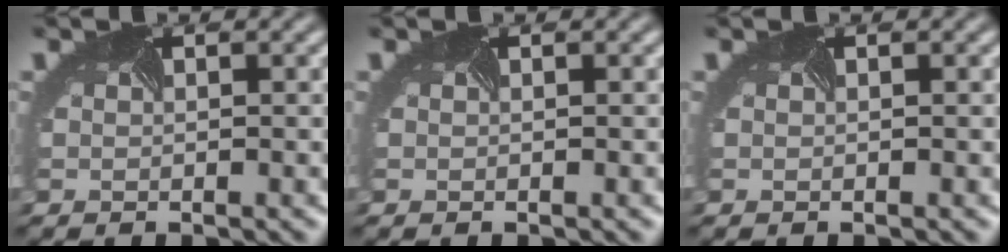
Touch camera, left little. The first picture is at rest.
{"total": 0.0}
{"total": 0.0}